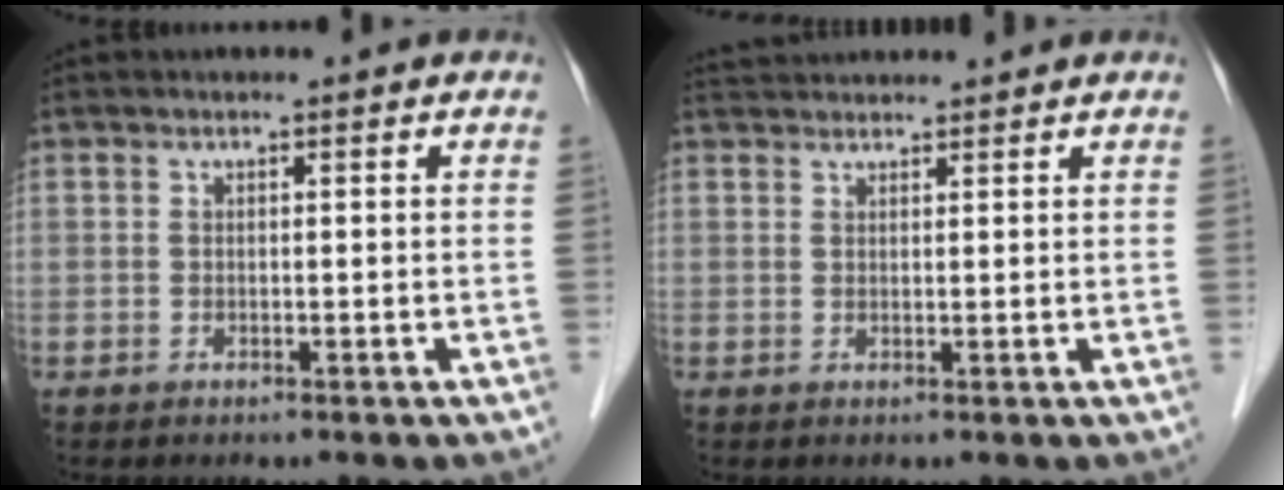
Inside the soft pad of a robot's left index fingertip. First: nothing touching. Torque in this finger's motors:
{"motor_torque": [-0.50, -0.85, 0.12, 0.04]}